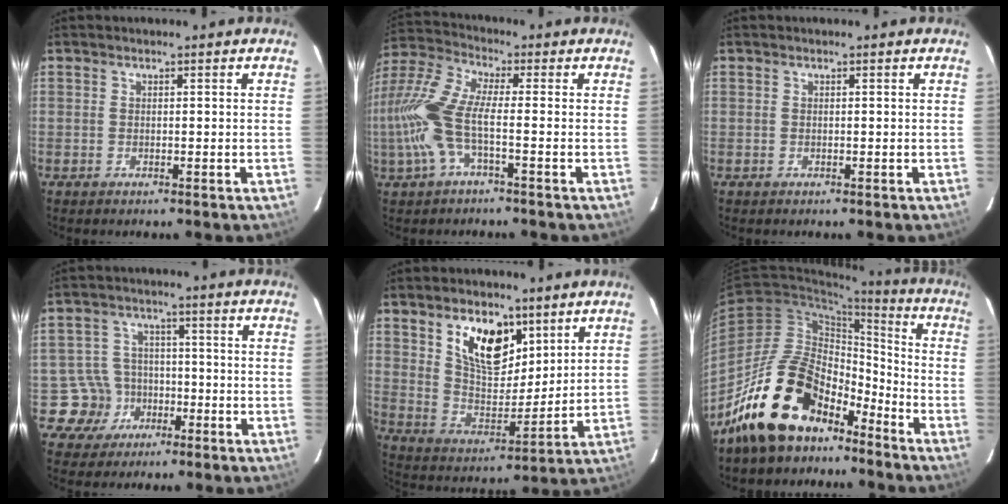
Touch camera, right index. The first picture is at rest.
{"total": 12.5, "force": [-2.6, 3.5, 11.7], "torque": [-0.256, -0.001, -0.056]}
{"total": 0.0}
{"total": 6.8, "force": [-3.1, 6.1, -0.2], "torque": [-0.014, 0.027, -0.050]}
{"total": 13.0, "force": [7.0, 7.0, 8.4], "torque": [-0.141, 0.001, 0.136]}
{"total": 17.4, "force": [-13.0, 8.5, 7.9], "torque": [-0.151, 0.026, -0.216]}